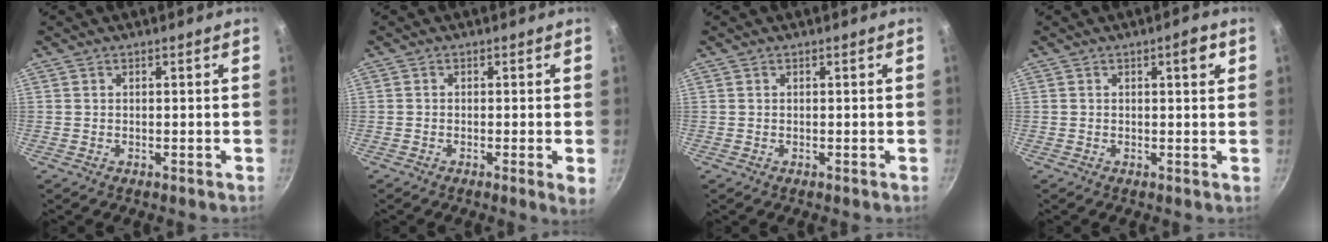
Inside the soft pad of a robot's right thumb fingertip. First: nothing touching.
{"total": 2.6, "force": [-0.6, 0.2, 2.5], "torque": [-0.039, -0.008, -0.012]}
{"total": 0.0}
{"total": 3.6, "force": [1.2, 0.6, 3.3], "torque": [-0.046, 0.002, 0.016]}